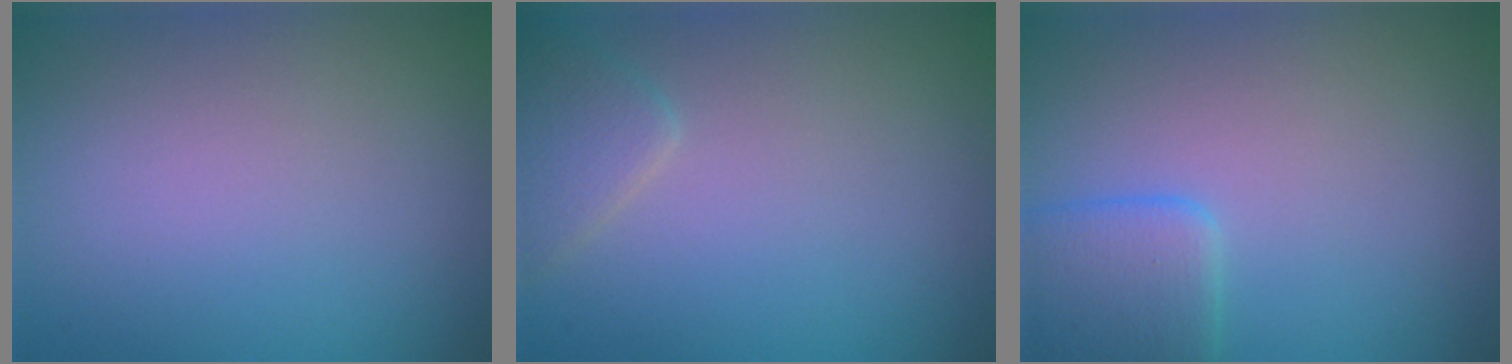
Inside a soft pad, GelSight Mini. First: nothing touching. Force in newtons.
{"total": 2.1, "press": 2.1, "slide": 0.1}
{"total": 3.6, "press": 3.6, "slide": 0.3}